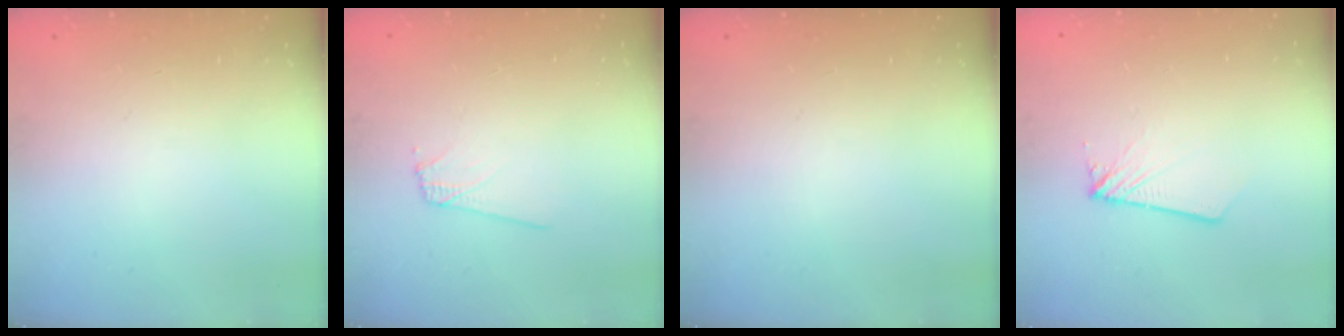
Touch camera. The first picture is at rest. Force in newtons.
{"total": 5.8, "press": 5.7, "slide": 1.0}
{"total": 0.0}
{"total": 1.8, "press": 1.8, "slide": 0.1}